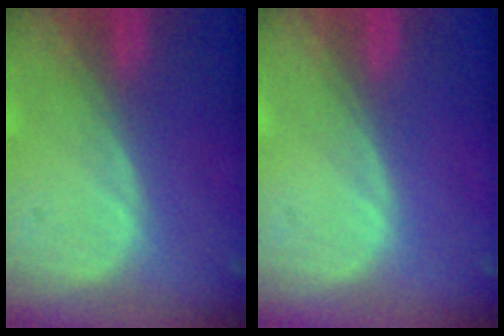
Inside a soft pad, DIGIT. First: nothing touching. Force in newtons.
{"total": 0.0}